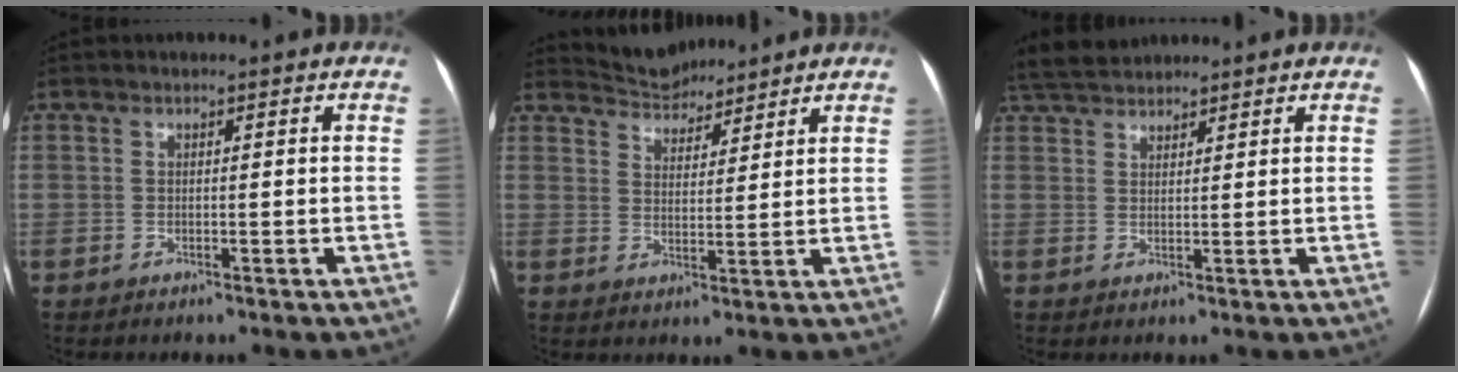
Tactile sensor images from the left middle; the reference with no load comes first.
{"total": 6.4, "force": [6.2, 1.4, 0.4], "torque": [-0.013, 0.016, 0.109]}
{"total": 5.6, "force": [5.3, 1.3, 1.5], "torque": [-0.034, 0.030, 0.101]}